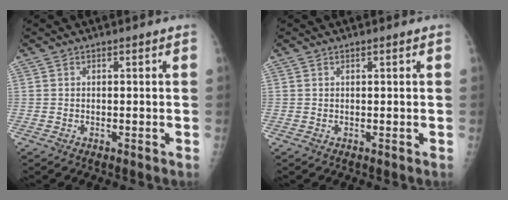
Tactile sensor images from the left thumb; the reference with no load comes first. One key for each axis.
{"total": 0.0}